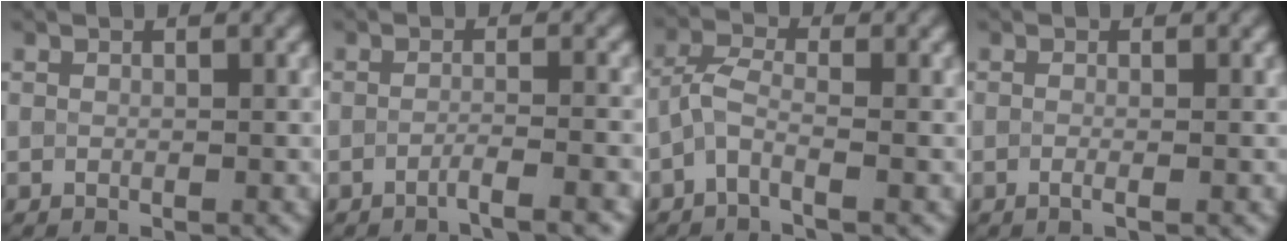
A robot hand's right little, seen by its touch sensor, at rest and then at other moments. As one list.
[{"total": 3.0, "force": [-1.8, 0.5, 2.3], "torque": [-0.021, 0.006, -0.045]}, {"total": 2.6, "force": [-1.3, 0.7, 2.2], "torque": [-0.055, 0.005, -0.038]}, {"total": 1.1, "force": [-0.3, 0.4, 1.0], "torque": [-0.013, -0.008, -0.008]}]